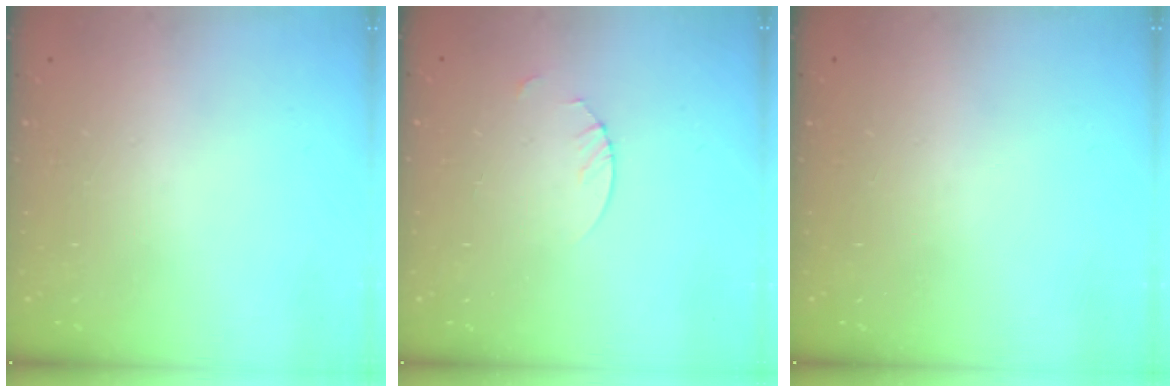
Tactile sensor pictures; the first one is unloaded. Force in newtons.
{"total": 1.9, "press": 1.9, "slide": 0.2}
{"total": 0.0}